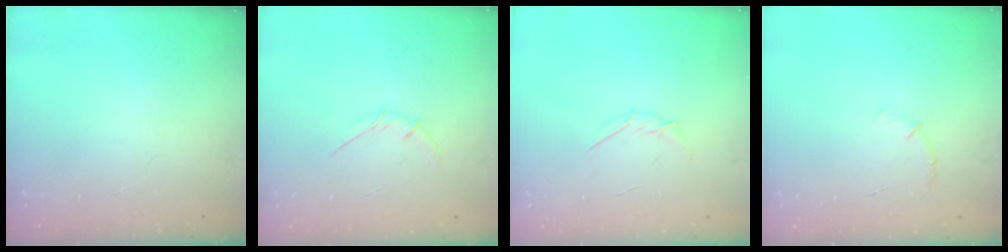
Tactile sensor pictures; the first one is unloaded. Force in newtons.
{"total": 3.6, "press": 3.5, "slide": 0.9}
{"total": 3.8, "press": 3.6, "slide": 1.1}
{"total": 5.5, "press": 5.2, "slide": 1.6}